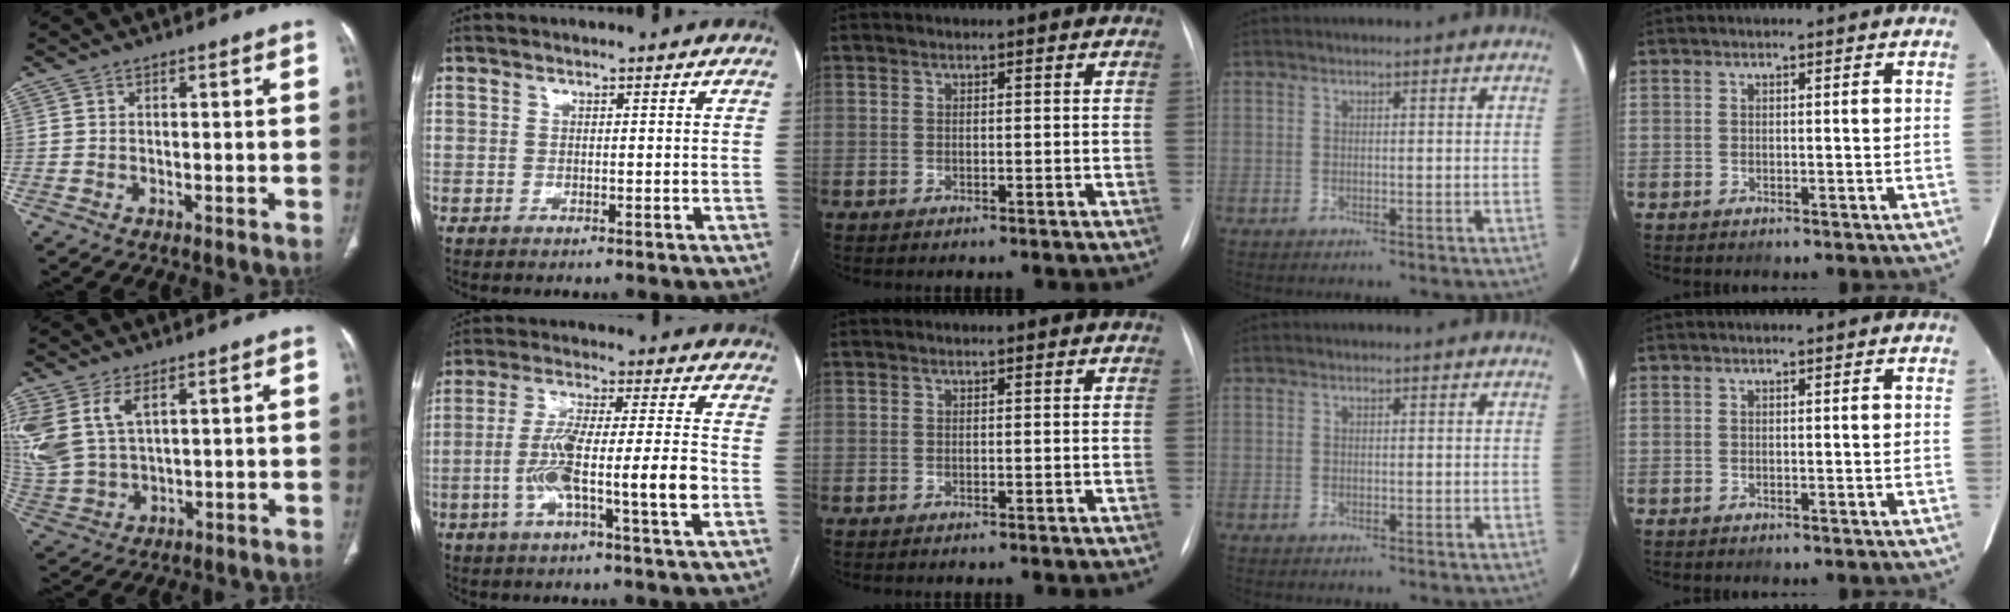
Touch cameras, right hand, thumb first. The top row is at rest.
{"thumb": {"total": 12.5, "force": [5.0, 7.2, 8.9], "torque": [-0.217, -0.008, 0.117]}, "index": {"total": 12.5, "force": [-3.2, 0.7, 12.1], "torque": [-0.221, 0.011, -0.059]}}